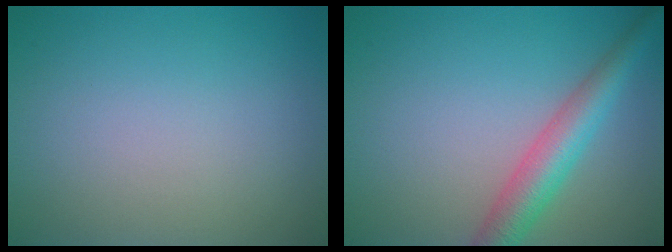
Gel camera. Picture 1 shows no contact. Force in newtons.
{"total": 4.5, "press": 4.5, "slide": 0.2}